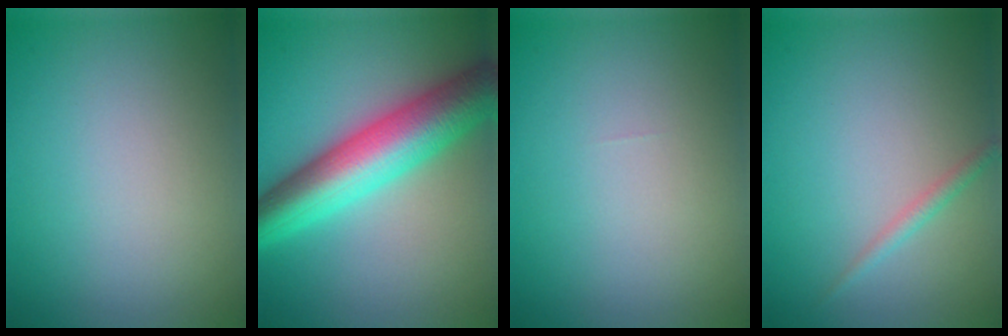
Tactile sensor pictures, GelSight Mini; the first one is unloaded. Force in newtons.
{"total": 9.5, "press": 9.5, "slide": 0.1}
{"total": 0.0}
{"total": 1.1, "press": 1.1, "slide": 0.1}